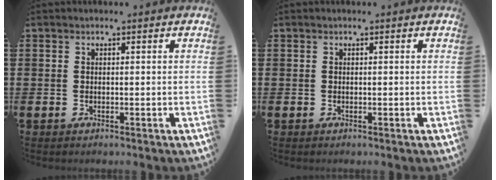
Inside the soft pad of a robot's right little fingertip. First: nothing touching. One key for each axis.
{"total": 0.0}